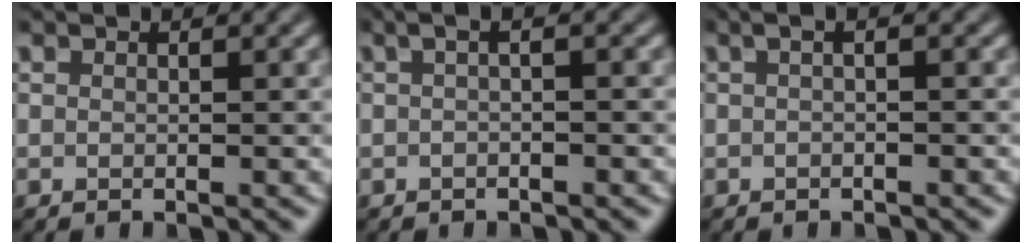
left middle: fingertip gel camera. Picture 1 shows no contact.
{"total": 2.4, "force": [0.4, 0.8, 2.2], "torque": [-0.027, -0.002, -0.008]}
{"total": 2.1, "force": [0.4, 0.7, 1.9], "torque": [-0.021, -0.005, -0.007]}